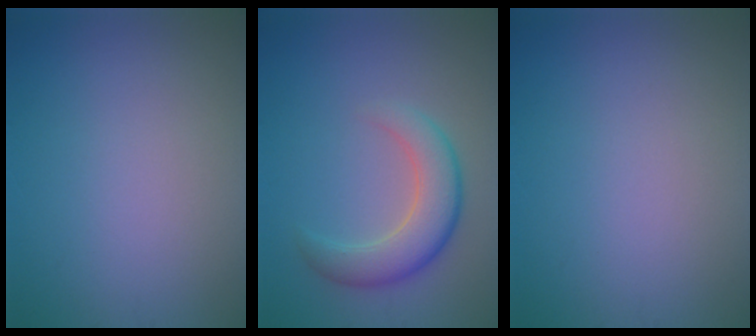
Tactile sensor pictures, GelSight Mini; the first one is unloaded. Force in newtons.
{"total": 4.8, "press": 4.8, "slide": 0.2}
{"total": 0.0}